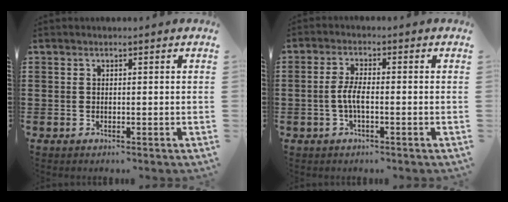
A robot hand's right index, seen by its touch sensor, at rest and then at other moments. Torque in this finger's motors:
{"motor_torque": [0.54, 0.44, 0.47, 0.13]}